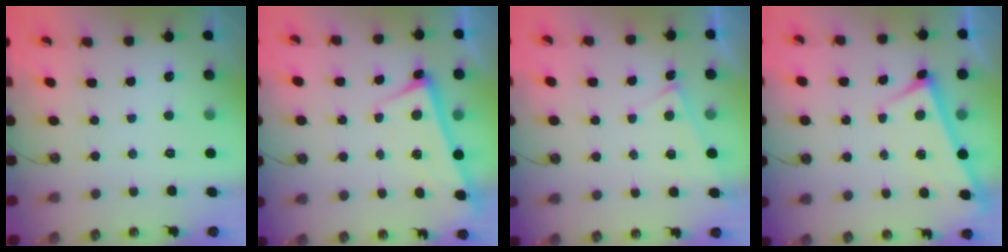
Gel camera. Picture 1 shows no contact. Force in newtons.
{"total": 2.5, "press": 2.4, "slide": 0.7}
{"total": 5.8, "press": 5.8, "slide": 0.2}
{"total": 2.9, "press": 2.9, "slide": 0.1}